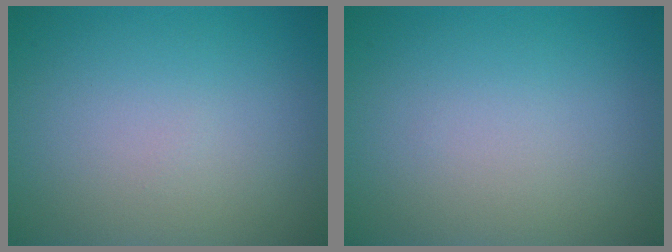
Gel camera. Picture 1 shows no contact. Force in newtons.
{"total": 0.0}